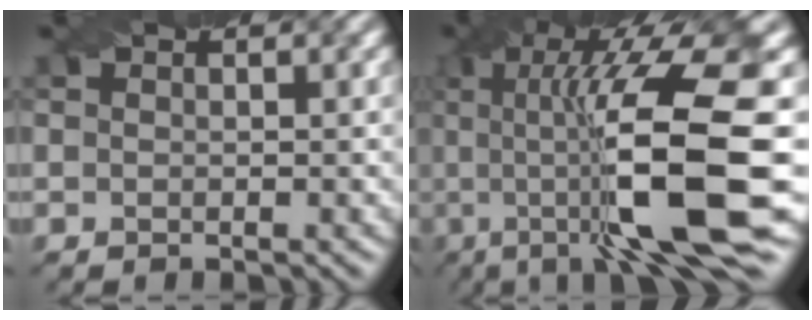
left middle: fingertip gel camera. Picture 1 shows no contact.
{"total": 14.8, "force": [-1.2, 3.3, 14.3], "torque": [-0.211, 0.013, -0.022]}